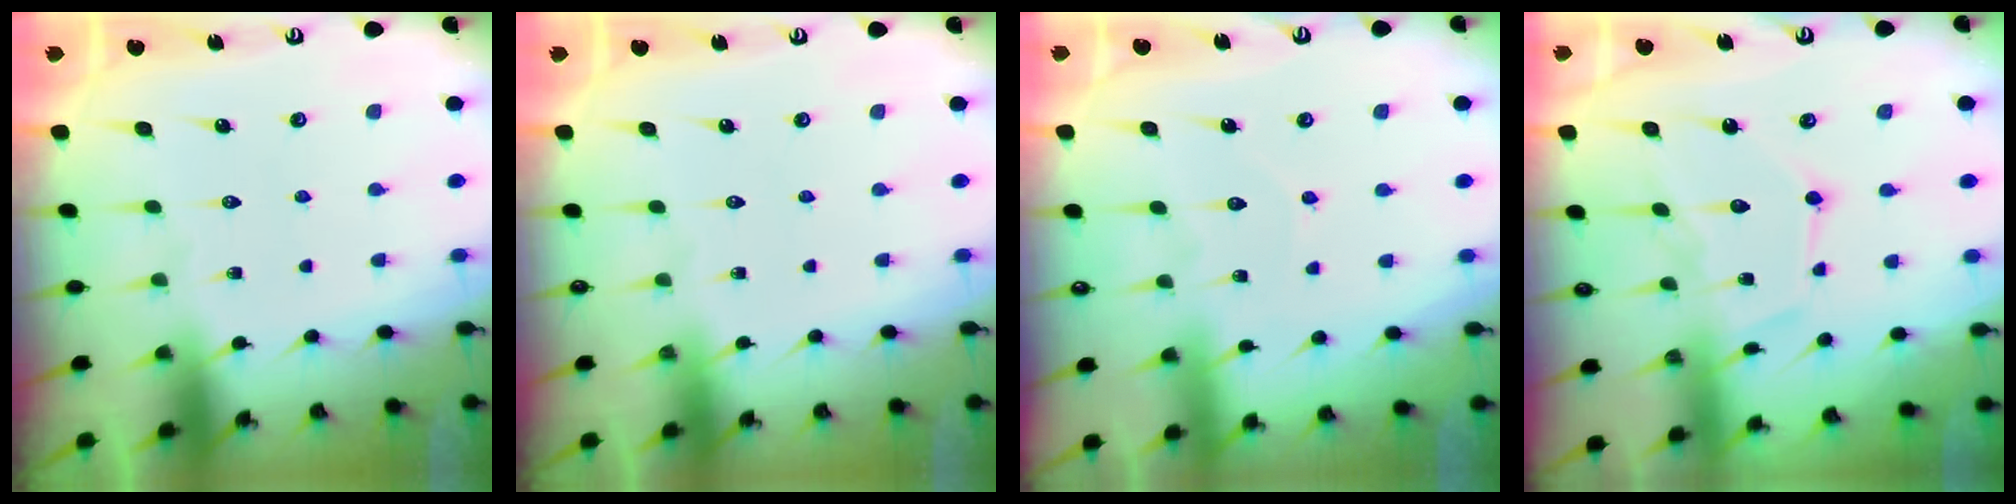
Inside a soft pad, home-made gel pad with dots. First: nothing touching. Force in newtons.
{"total": 0.0}
{"total": 4.0, "press": 4.0, "slide": 0.4}
{"total": 11.9, "press": 11.9, "slide": 0.7}